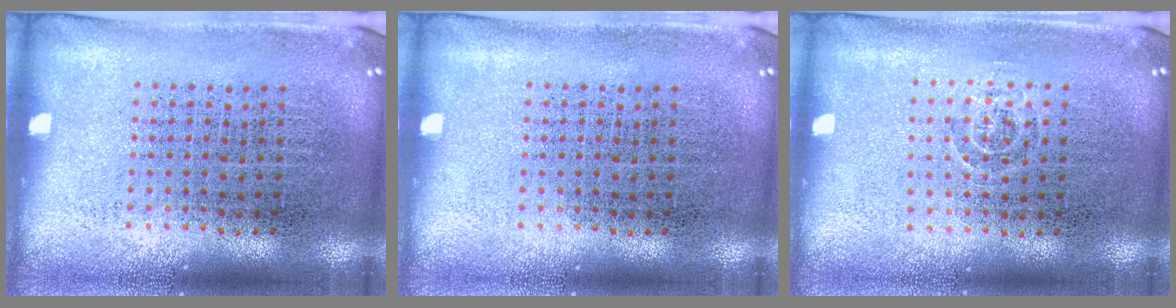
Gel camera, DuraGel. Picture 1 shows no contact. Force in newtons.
{"total": 0.0}
{"total": 0.8, "press": 0.5, "slide": 0.6}